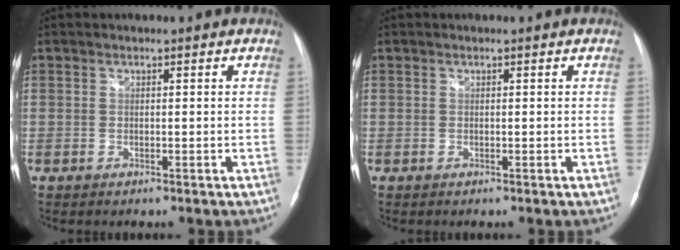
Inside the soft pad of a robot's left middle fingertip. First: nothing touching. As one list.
[{"total": 0.0}]